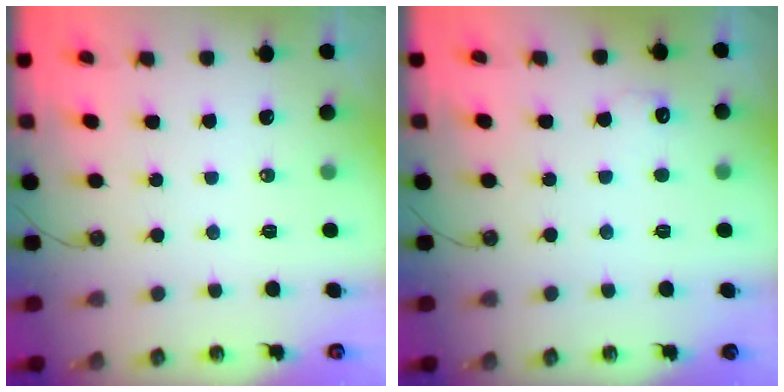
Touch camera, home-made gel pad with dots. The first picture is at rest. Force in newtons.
{"total": 6.5, "press": 6.4, "slide": 1.1}